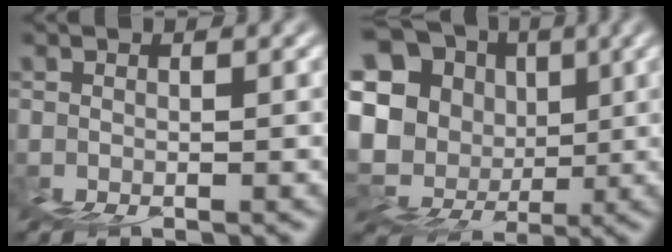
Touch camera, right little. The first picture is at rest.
{"total": 15.1, "force": [4.3, 13.9, 4.2], "torque": [-0.142, 0.027, 0.070]}